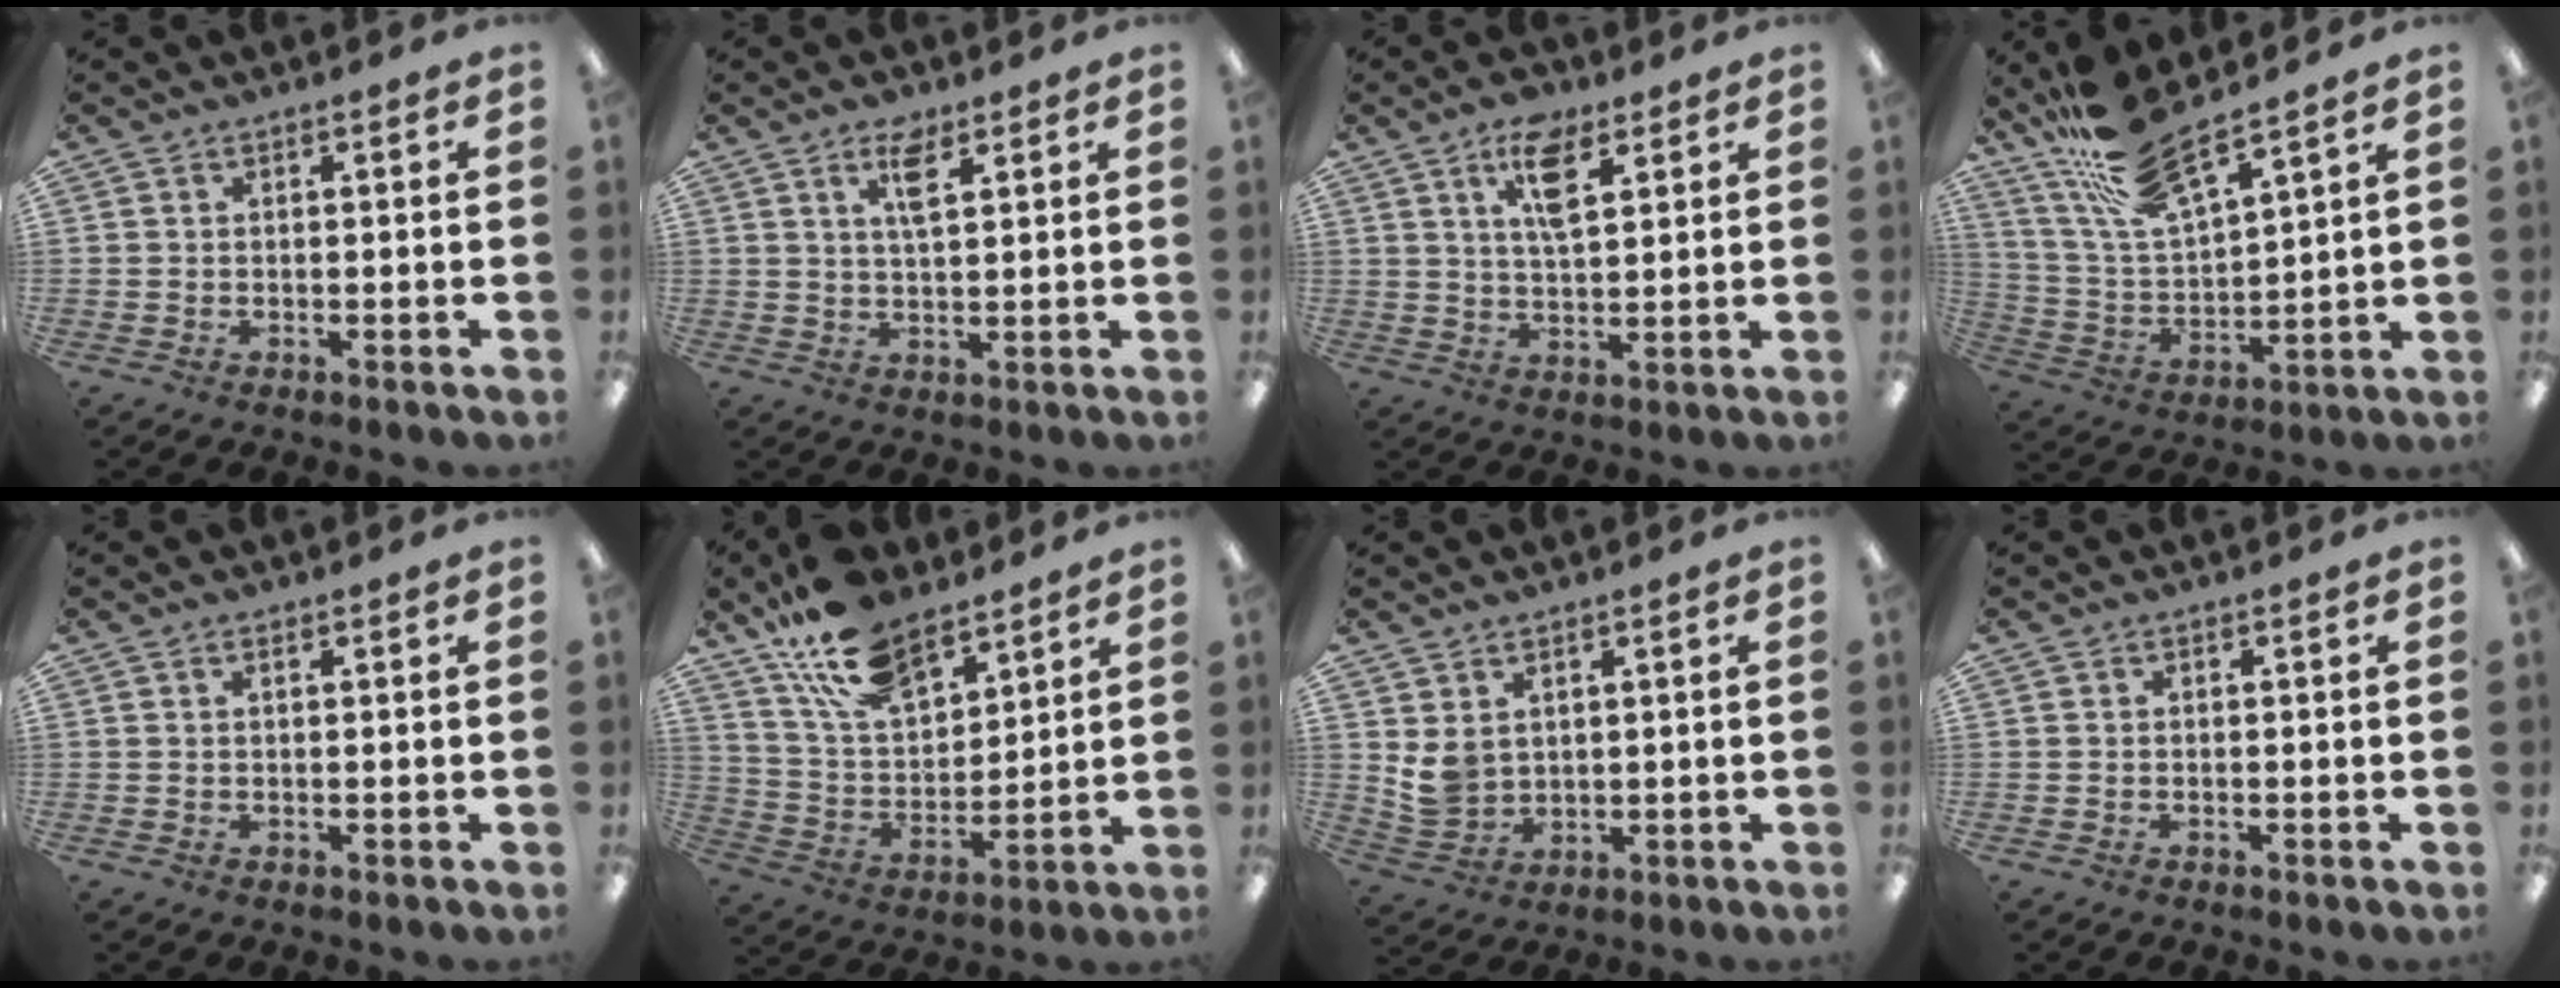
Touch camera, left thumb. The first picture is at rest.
{"total": 5.5, "force": [3.3, 2.0, 3.9], "torque": [-0.071, -0.003, 0.054]}
{"total": 9.1, "force": [5.2, 4.1, 6.3], "torque": [-0.103, -0.013, 0.088]}
{"total": 15.8, "force": [13.1, 3.4, 8.2], "torque": [-0.182, -0.067, 0.231]}
{"total": 0.6, "force": [0.5, 0.2, 0.4], "torque": [-0.008, 0.002, 0.009]}
{"total": 16.6, "force": [12.4, 7.6, 8.0], "torque": [-0.161, -0.060, 0.229]}
{"total": 5.0, "force": [2.6, 3.7, 2.0], "torque": [-0.037, -0.008, 0.054]}
{"total": 0.0}